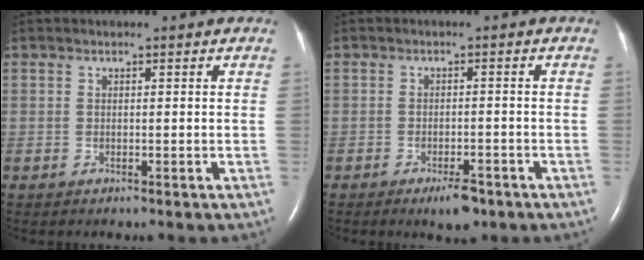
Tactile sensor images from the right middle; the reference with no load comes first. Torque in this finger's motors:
{"motor_torque": [0.64, -0.47, 0.15, 0.04]}